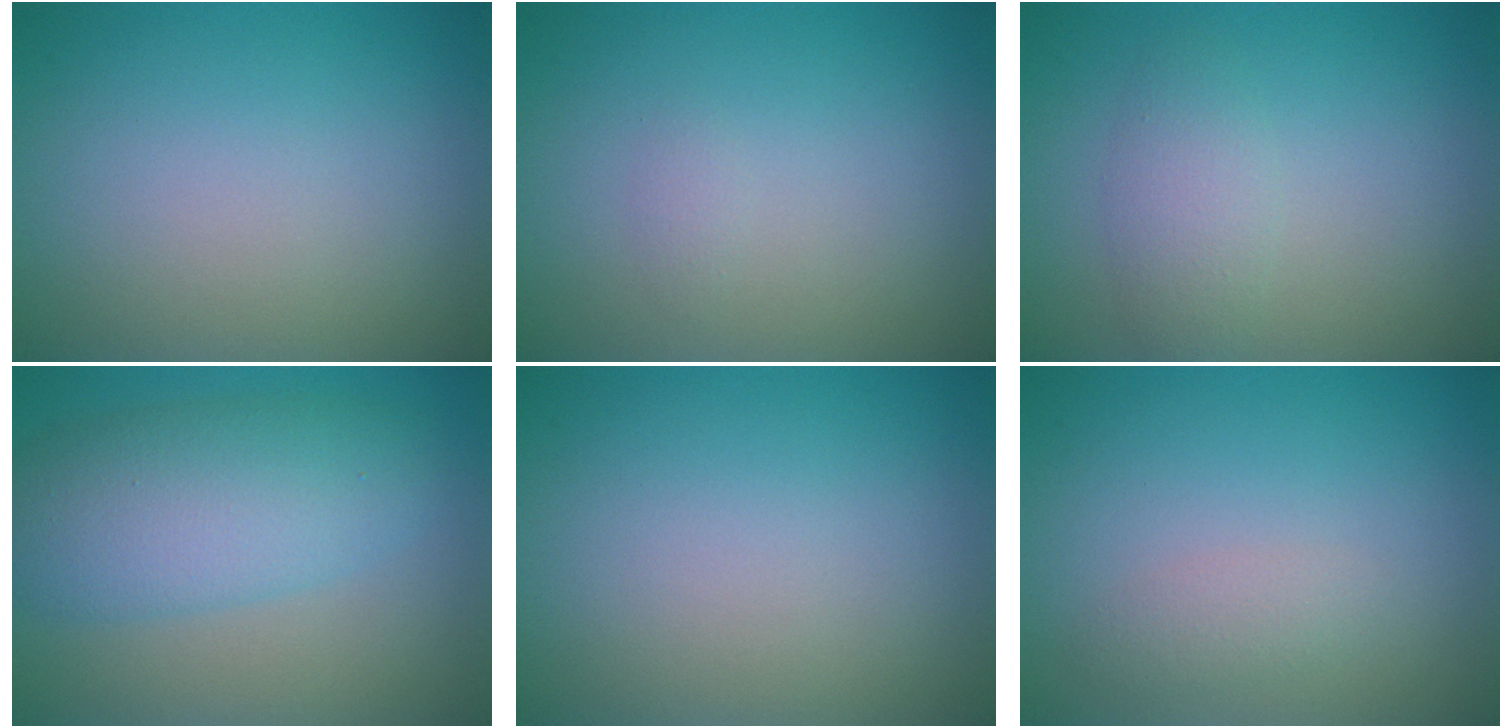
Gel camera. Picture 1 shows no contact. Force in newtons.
{"total": 0.5, "press": 0.5, "slide": 0.1}
{"total": 2.4, "press": 2.4, "slide": 0.0}
{"total": 6.5, "press": 6.5, "slide": 0.2}
{"total": 0.0}
{"total": 1.2, "press": 1.2, "slide": 0.0}